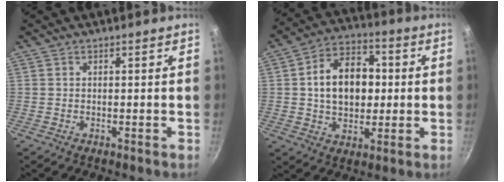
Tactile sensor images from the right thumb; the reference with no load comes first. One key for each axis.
{"total": 14.4, "fx": 1.0, "fy": 10.3, "fz": 10.1, "tx": -0.128, "ty": 0.019, "tz": 0.009}